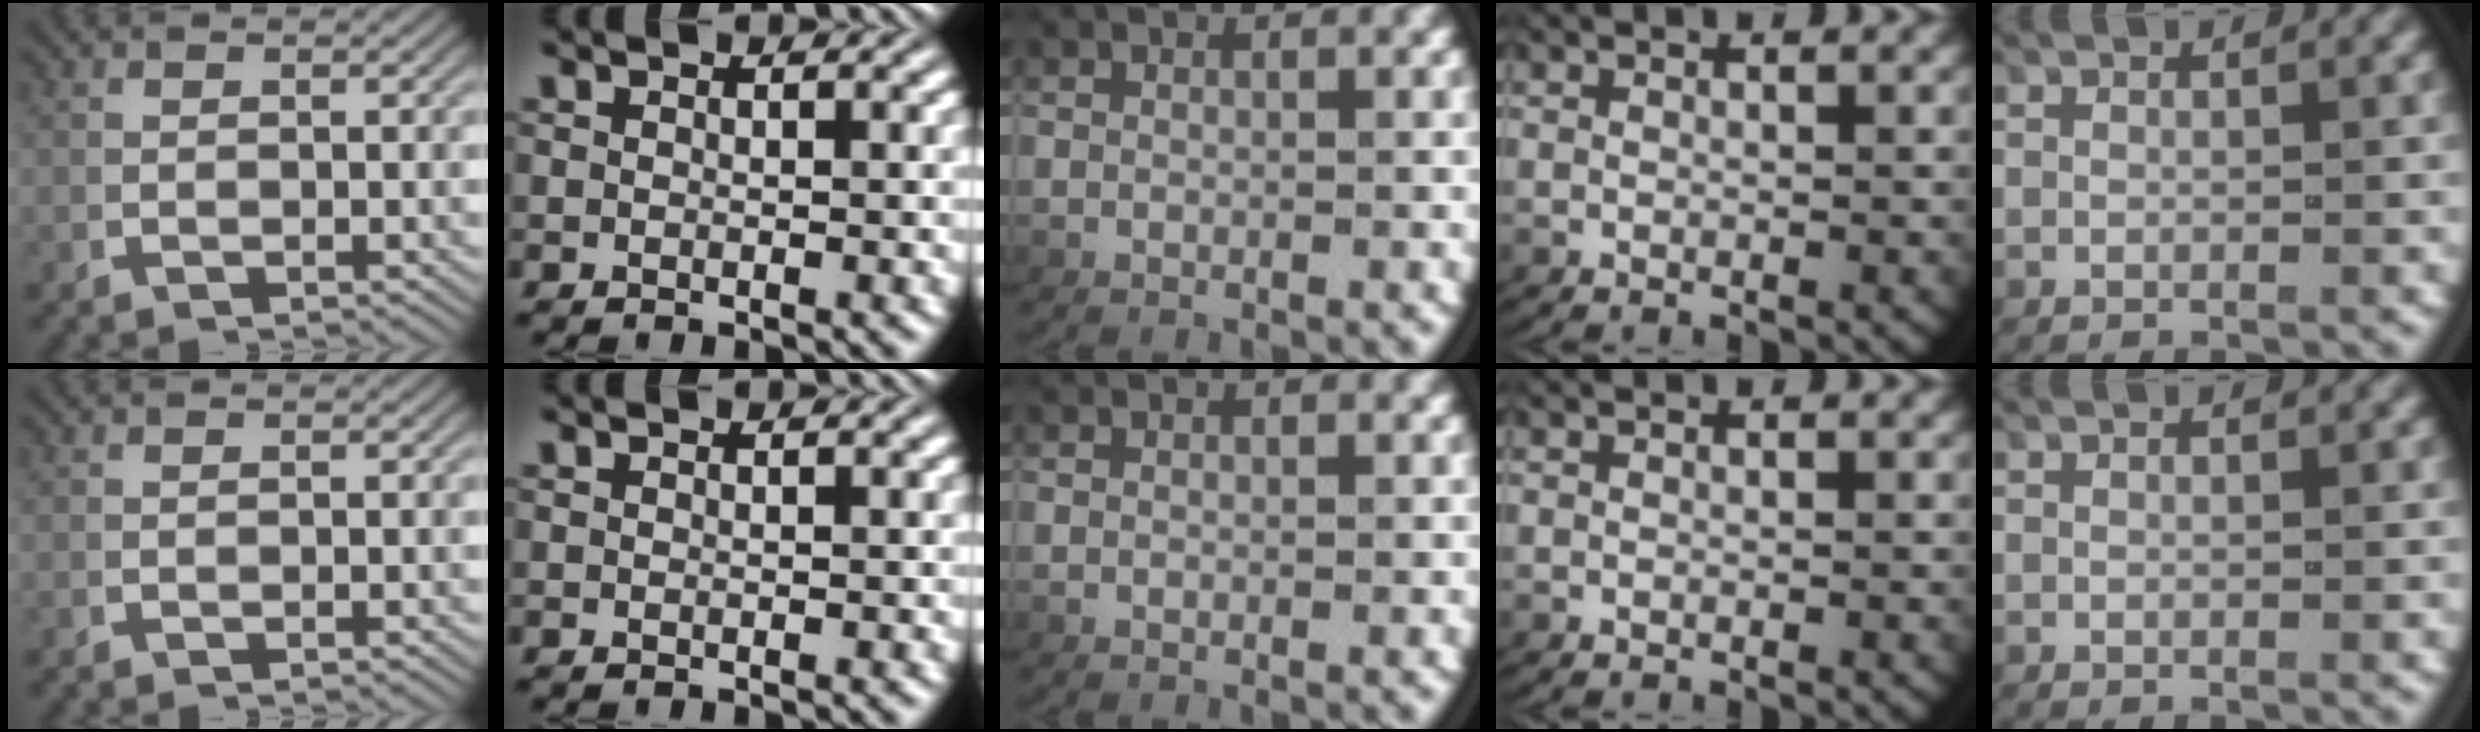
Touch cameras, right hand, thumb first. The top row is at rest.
{}